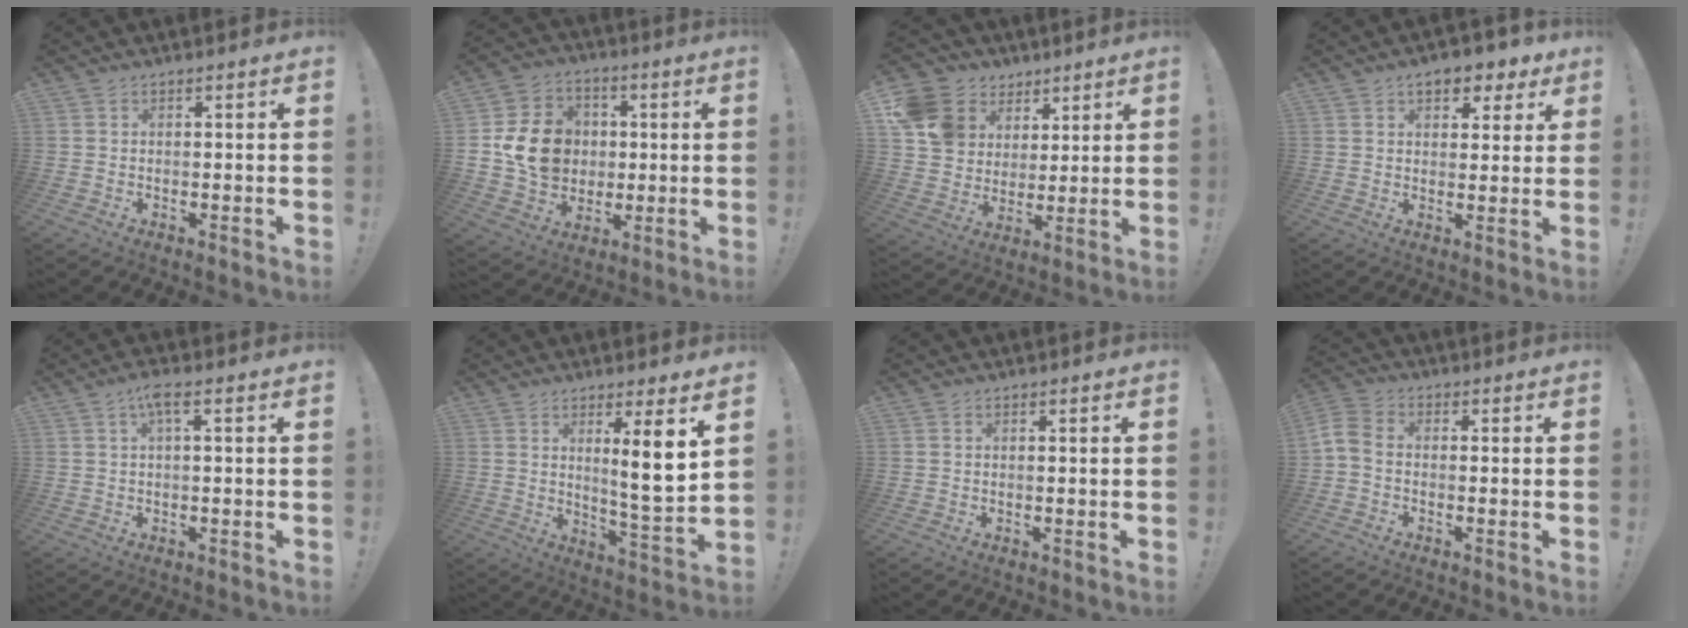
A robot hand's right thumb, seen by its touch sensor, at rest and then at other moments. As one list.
[{"total": 14.8, "force": [0.5, 13.1, 6.9], "torque": [-0.095, 0.011, 0.023]}, {"total": 14.7, "force": [6.1, 12.2, 5.4], "torque": [-0.085, -0.021, 0.132]}, {"total": 7.2, "force": [4.0, 4.3, 4.1], "torque": [-0.047, -0.015, 0.070]}, {"total": 3.8, "force": [1.1, 0.5, 3.6], "torque": [-0.067, 0.000, 0.014]}, {"total": 9.5, "force": [3.8, 0.4, 8.8], "torque": [-0.121, -0.035, 0.052]}, {"total": 0.0}, {"total": 5.2, "force": [-0.9, 3.4, 3.8], "torque": [-0.084, 0.001, -0.014]}]